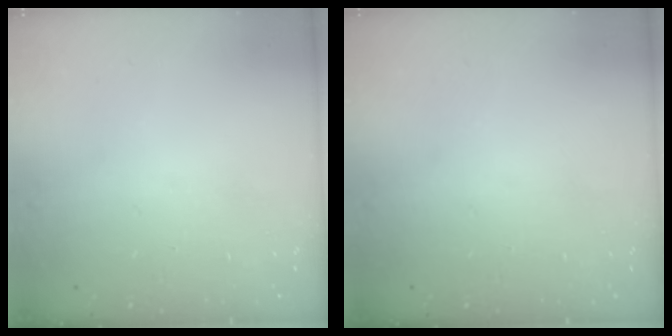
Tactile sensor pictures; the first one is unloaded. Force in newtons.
{"total": 0.0}